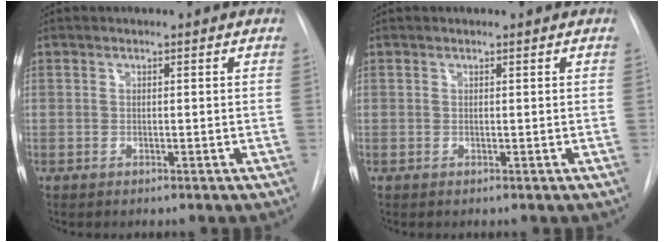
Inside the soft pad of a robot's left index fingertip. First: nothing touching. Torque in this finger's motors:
{"motor_torque": [0.29, -0.20, -0.03, 0.00]}